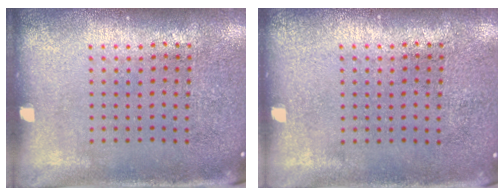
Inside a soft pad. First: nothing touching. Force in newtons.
{"total": 0.0}